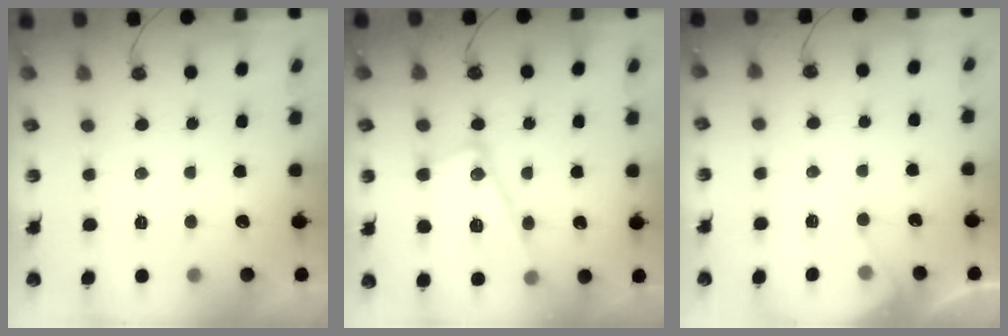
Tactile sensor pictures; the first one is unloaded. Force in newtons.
{"total": 16.1, "press": 16.1, "slide": 1.2}
{"total": 5.4, "press": 5.4, "slide": 0.8}